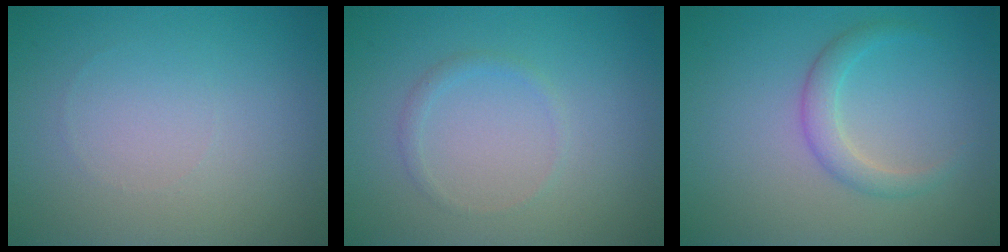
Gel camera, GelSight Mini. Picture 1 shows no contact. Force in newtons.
{"total": 0.9, "press": 0.9, "slide": 0.1}
{"total": 2.1, "press": 2.1, "slide": 0.1}